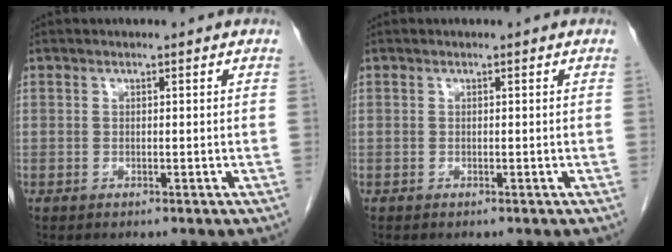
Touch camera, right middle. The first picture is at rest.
{"total": 0.0}